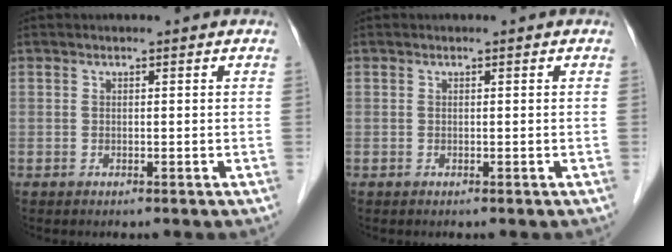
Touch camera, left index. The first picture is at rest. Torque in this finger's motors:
{"motor_torque": [0.00, 0.00, 0.00, 0.00]}